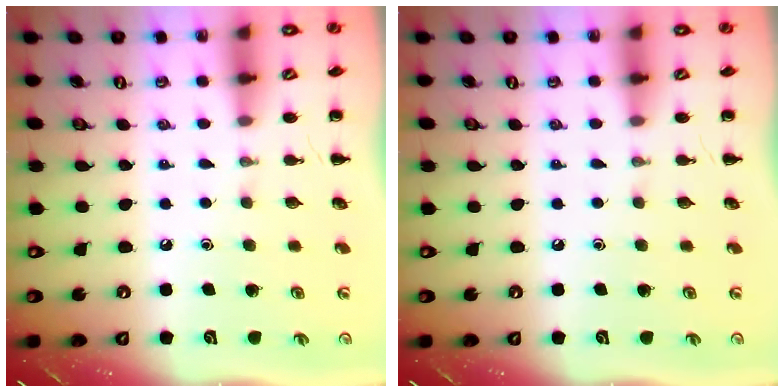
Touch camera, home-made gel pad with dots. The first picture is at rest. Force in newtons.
{"total": 0.0}